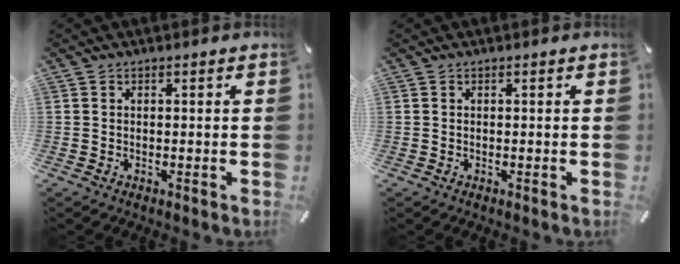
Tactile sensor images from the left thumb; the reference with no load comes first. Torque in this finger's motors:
{"motor_torque": [0.00, 0.00, 0.00, 0.00, 0.00]}